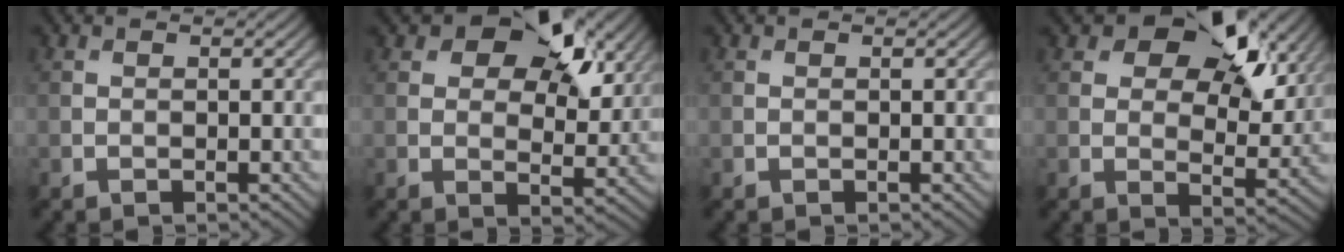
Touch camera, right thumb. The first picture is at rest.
{"total": 12.8, "force": [7.0, 7.0, 8.1], "torque": [-0.124, 0.006, 0.101]}
{"total": 0.0}
{"total": 14.4, "force": [7.8, 7.9, 9.2], "torque": [-0.137, 0.004, 0.114]}